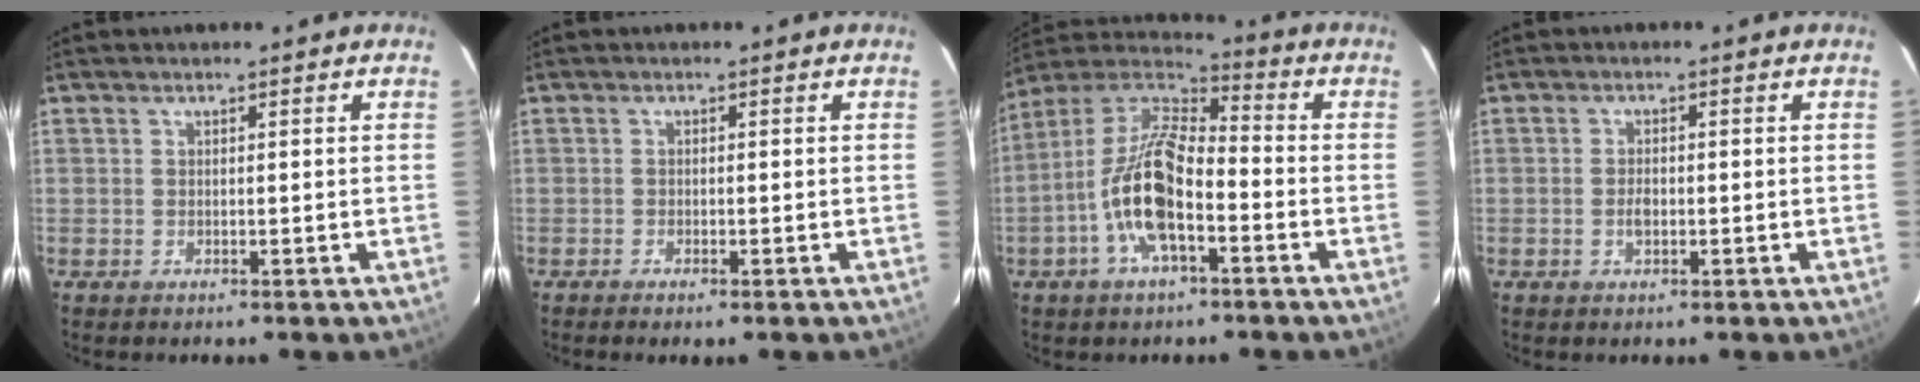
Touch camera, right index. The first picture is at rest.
{"total": 1.2, "force": [-0.9, 0.1, 0.8], "torque": [-0.018, -0.003, -0.016]}
{"total": 15.0, "force": [-5.1, 5.7, 12.9], "torque": [-0.261, 0.001, -0.103]}
{"total": 2.3, "force": [-0.6, 1.2, 1.8], "torque": [-0.035, 0.001, -0.010]}